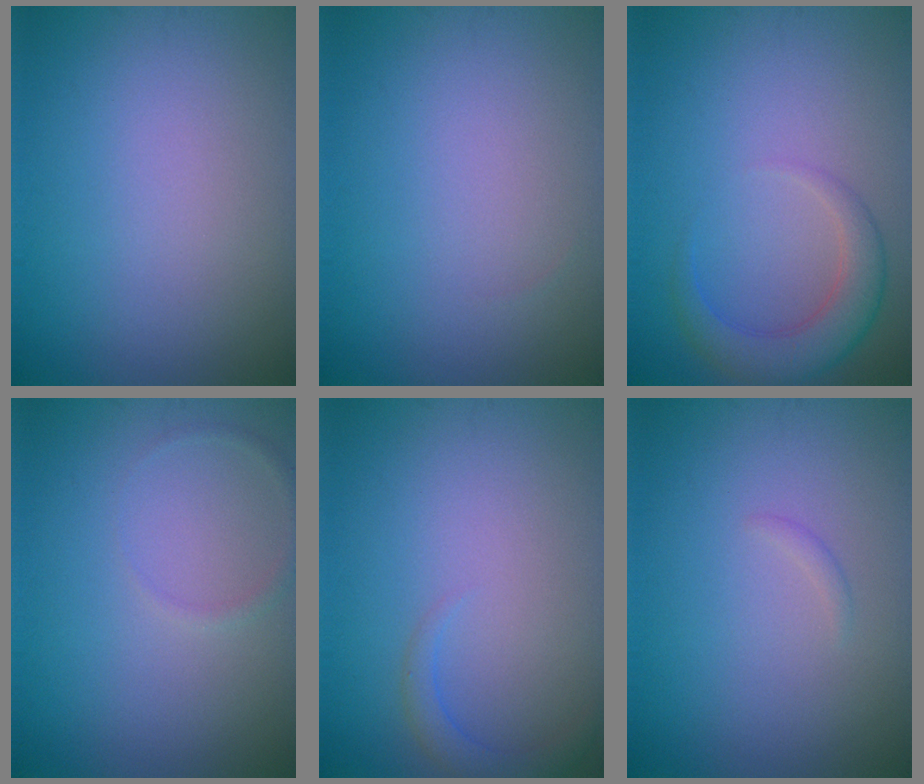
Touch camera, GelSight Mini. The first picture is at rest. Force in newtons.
{"total": 0.0}
{"total": 3.8, "press": 3.8, "slide": 0.4}
{"total": 0.8, "press": 0.8, "slide": 0.0}
{"total": 1.6, "press": 1.6, "slide": 0.2}
{"total": 0.5, "press": 0.5, "slide": 0.0}